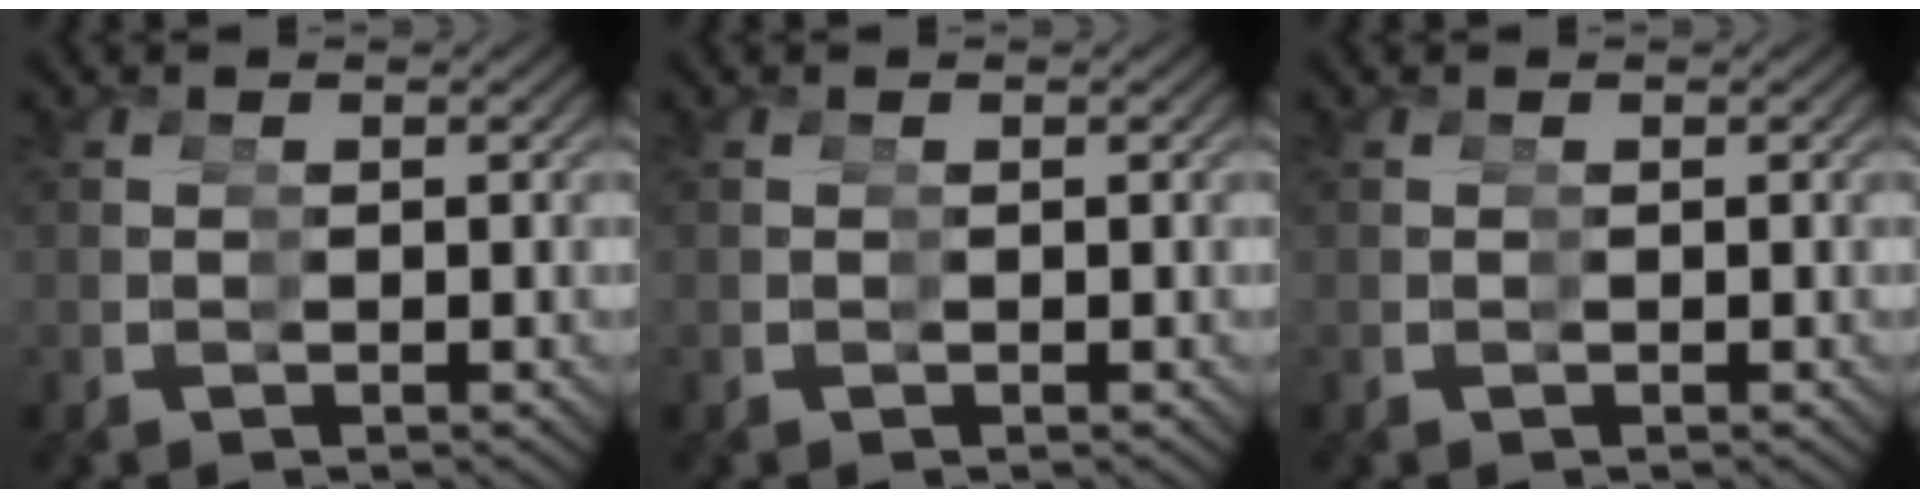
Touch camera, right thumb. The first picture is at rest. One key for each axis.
{"total": 0.0}
{"total": 0.0}